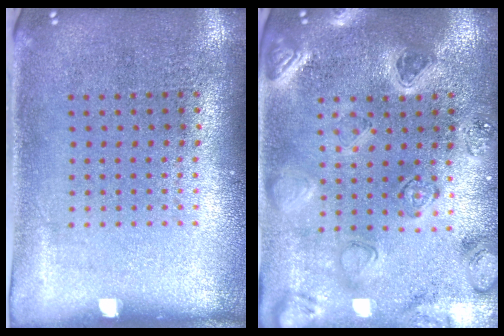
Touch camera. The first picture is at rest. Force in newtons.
{"total": 2.2, "press": 2.2, "slide": 0.4}